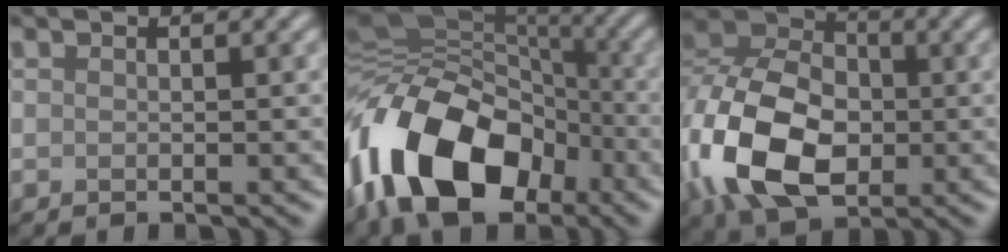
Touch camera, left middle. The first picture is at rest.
{"total": 14.4, "force": [-7.1, 8.6, 9.1], "torque": [-0.176, 0.002, -0.145]}
{"total": 11.8, "force": [-3.2, 7.8, 8.3], "torque": [-0.188, -0.005, -0.073]}